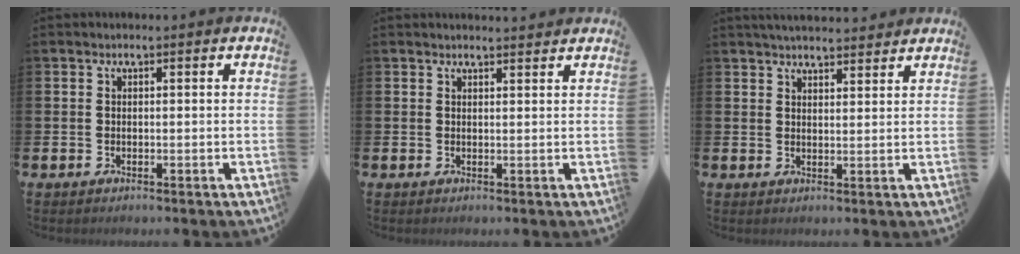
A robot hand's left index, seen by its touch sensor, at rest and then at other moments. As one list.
[{"total": 1.6, "force": [1.6, 0.0, 0.0], "torque": [0.007, -0.011, 0.026]}, {"total": 3.7, "force": [3.6, 0.4, 0.3], "torque": [-0.003, -0.018, 0.065]}]